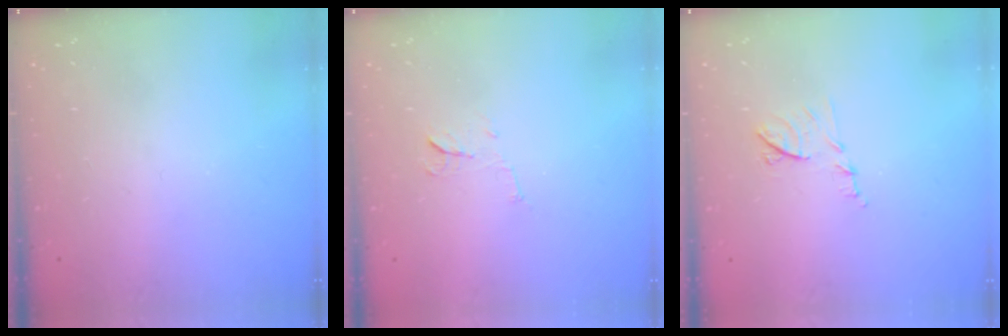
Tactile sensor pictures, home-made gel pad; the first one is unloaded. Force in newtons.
{"total": 5.6, "press": 5.6, "slide": 0.4}
{"total": 7.4, "press": 7.4, "slide": 0.4}